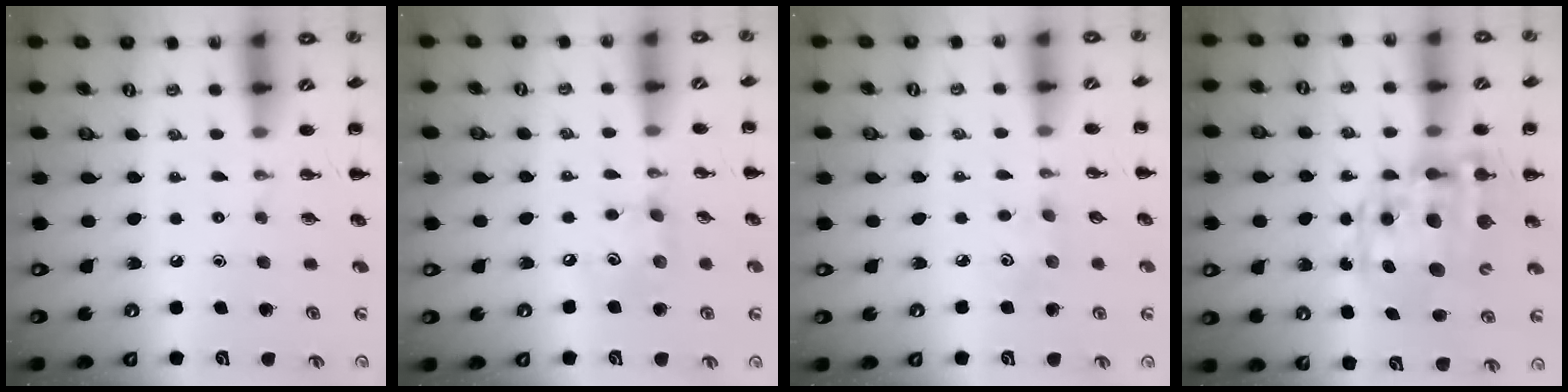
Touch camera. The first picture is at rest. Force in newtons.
{"total": 6.0, "press": 5.9, "slide": 0.8}
{"total": 2.7, "press": 2.6, "slide": 0.8}
{"total": 15.4, "press": 15.0, "slide": 3.4}